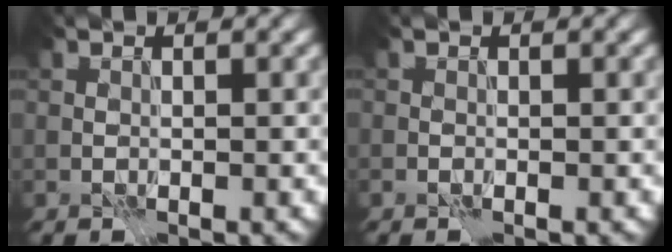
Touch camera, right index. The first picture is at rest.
{"total": 0.0}